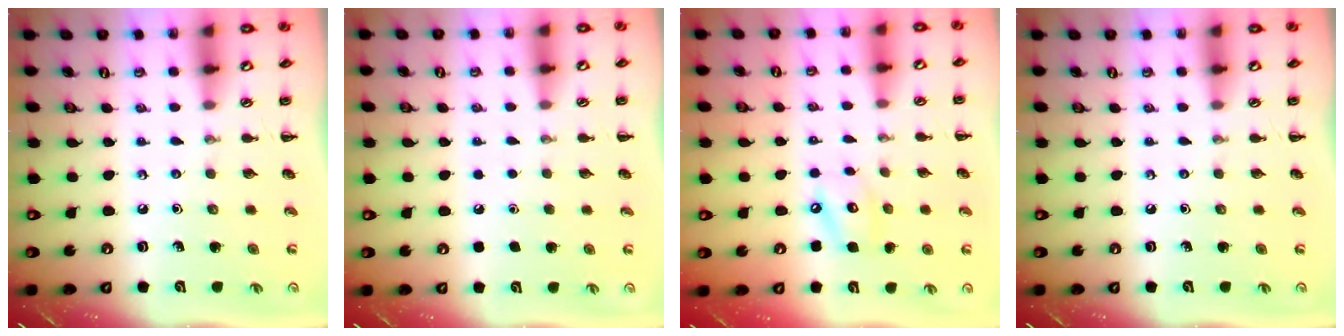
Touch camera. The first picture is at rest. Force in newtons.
{"total": 1.6, "press": 1.6, "slide": 0.1}
{"total": 7.7, "press": 7.6, "slide": 1.1}
{"total": 0.0}